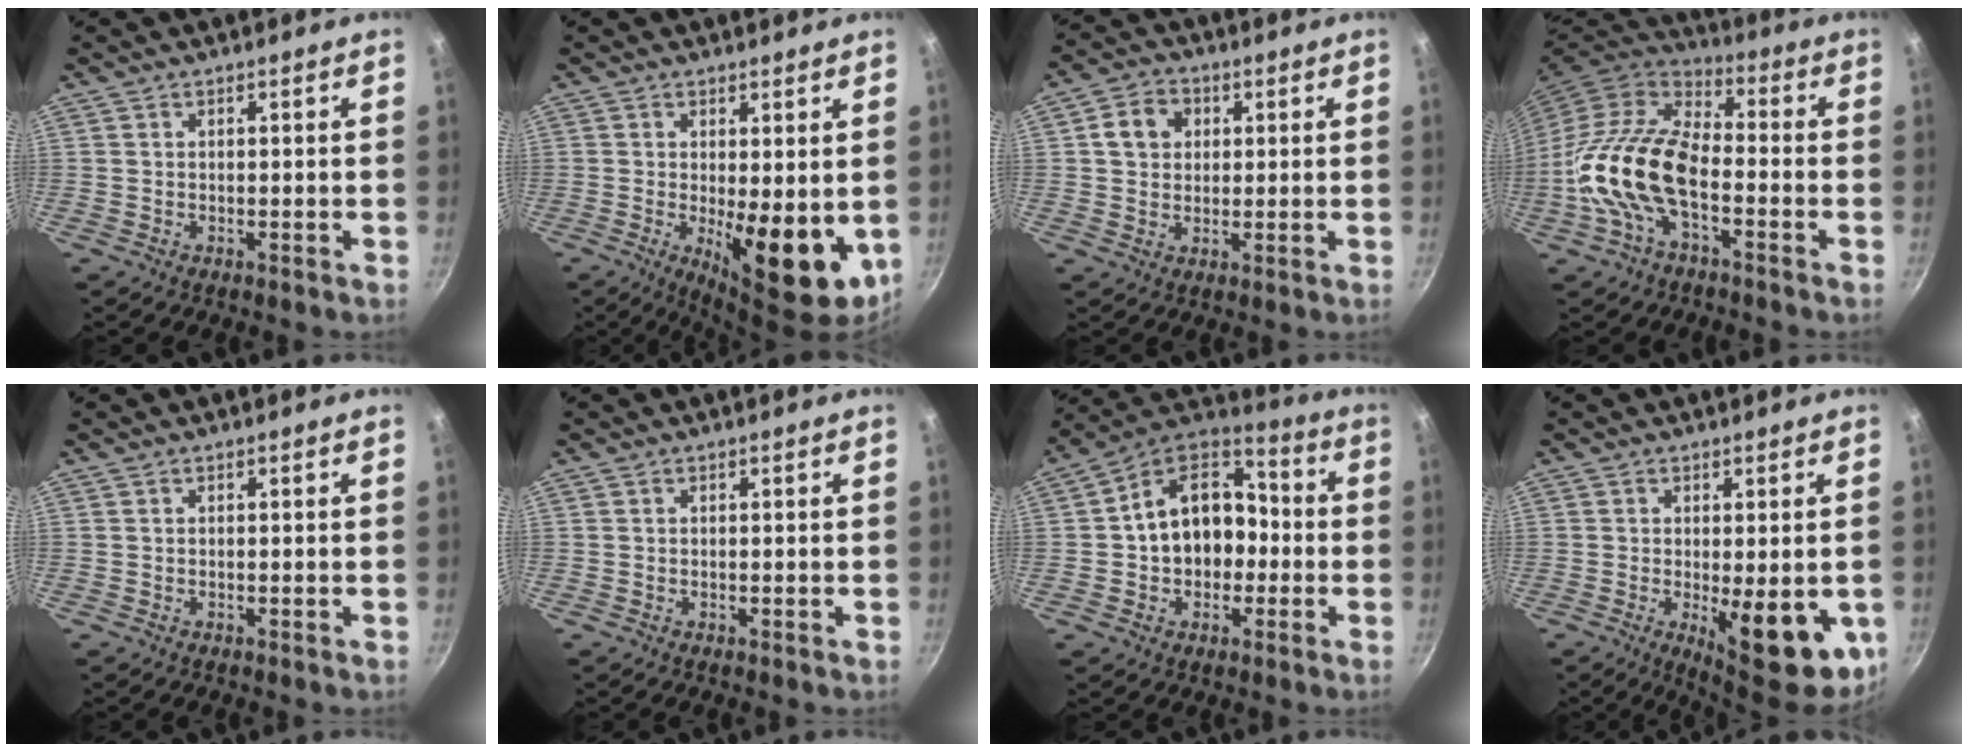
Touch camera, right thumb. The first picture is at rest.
{"total": 11.8, "force": [-1.3, 4.4, 10.9], "torque": [-0.130, -0.013, -0.004]}
{"total": 6.7, "force": [1.7, 5.7, 3.2], "torque": [-0.033, 0.009, 0.021]}
{"total": 17.1, "force": [-4.2, 8.9, 13.9], "torque": [-0.255, 0.035, -0.093]}
{"total": 0.0}
{"total": 0.0}
{"total": 16.7, "force": [-0.9, 12.6, 10.9], "torque": [-0.137, 0.053, -0.026]}
{"total": 14.4, "force": [-3.2, 5.1, 13.1], "torque": [-0.144, -0.012, -0.029]}